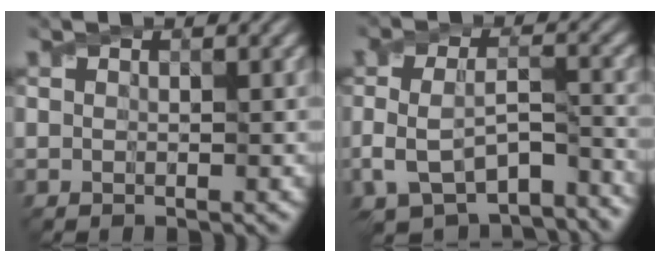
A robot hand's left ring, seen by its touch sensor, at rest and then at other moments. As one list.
[{"total": 7.7, "force": [-4.0, 3.9, 5.2], "torque": [-0.108, -0.021, -0.054]}]